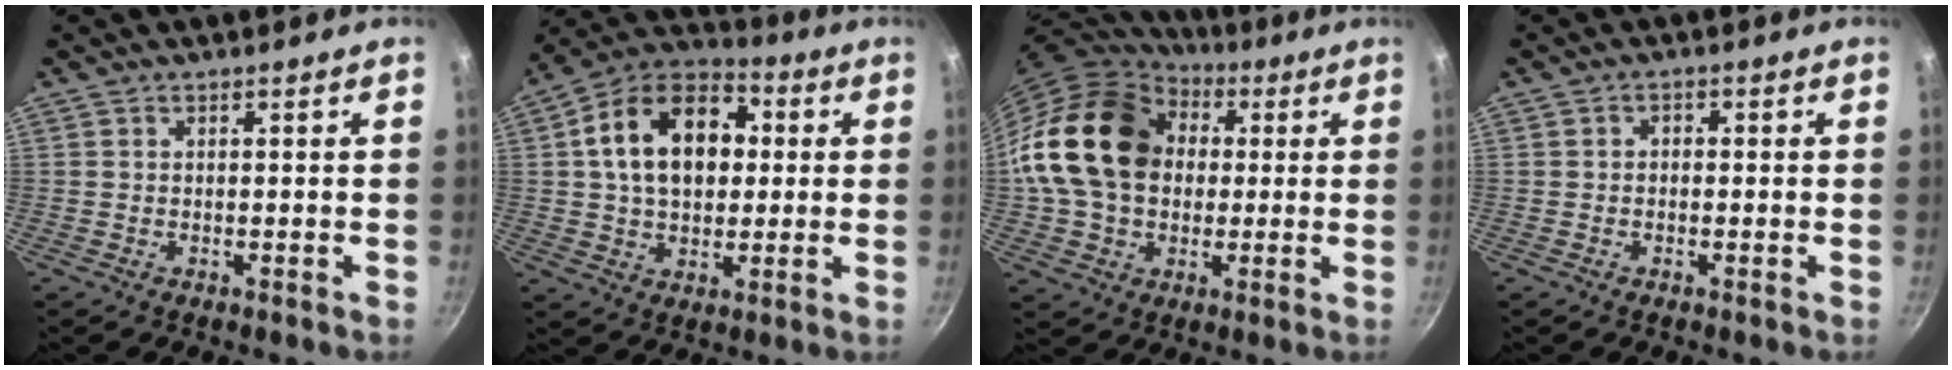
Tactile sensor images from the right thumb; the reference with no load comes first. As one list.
[{"total": 17.9, "force": [2.8, 12.3, 12.7], "torque": [-0.180, 0.027, 0.031]}, {"total": 20.6, "force": [2.8, 15.9, 12.8], "torque": [-0.211, 0.031, 0.044]}, {"total": 1.1, "force": [-0.4, 0.9, 0.5], "torque": [-0.008, 0.007, -0.007]}]